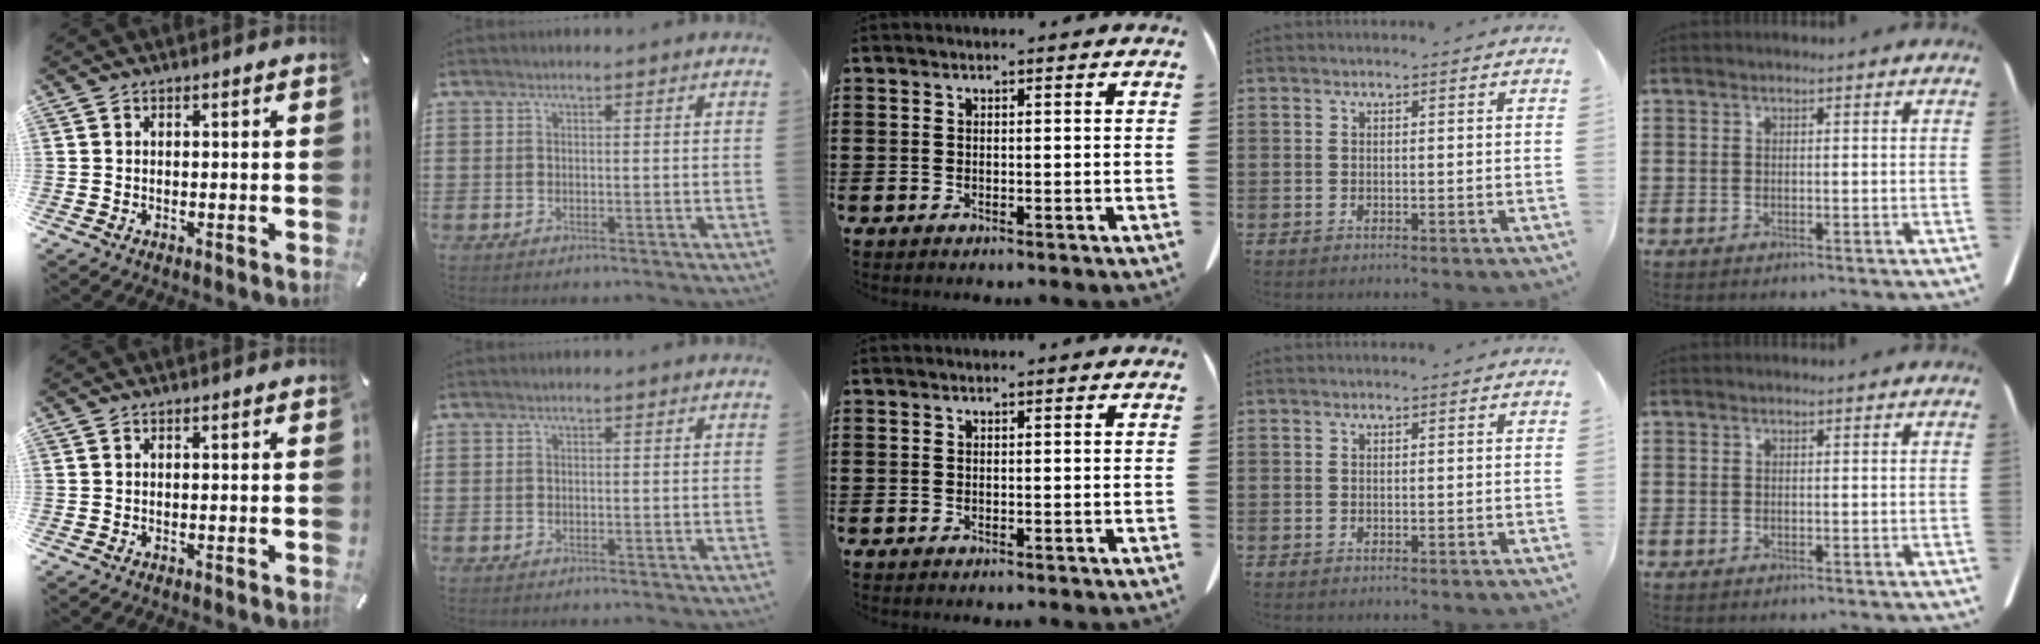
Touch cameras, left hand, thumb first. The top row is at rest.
{}